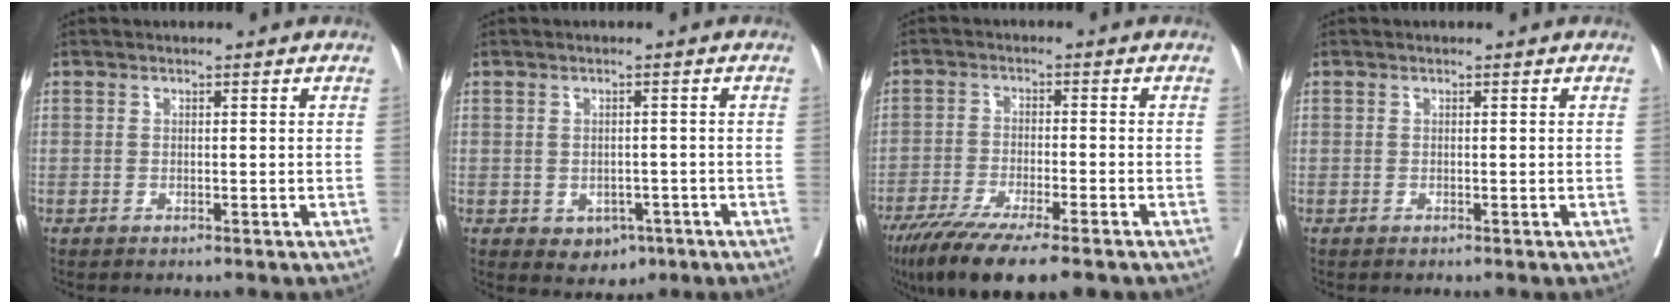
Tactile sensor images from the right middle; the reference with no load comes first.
{"total": 3.8, "force": [-1.6, 2.8, 2.0], "torque": [-0.018, 0.002, -0.009]}
{"total": 13.0, "force": [-9.4, 1.9, 8.7], "torque": [-0.143, -0.031, -0.152]}
{"total": 0.0}